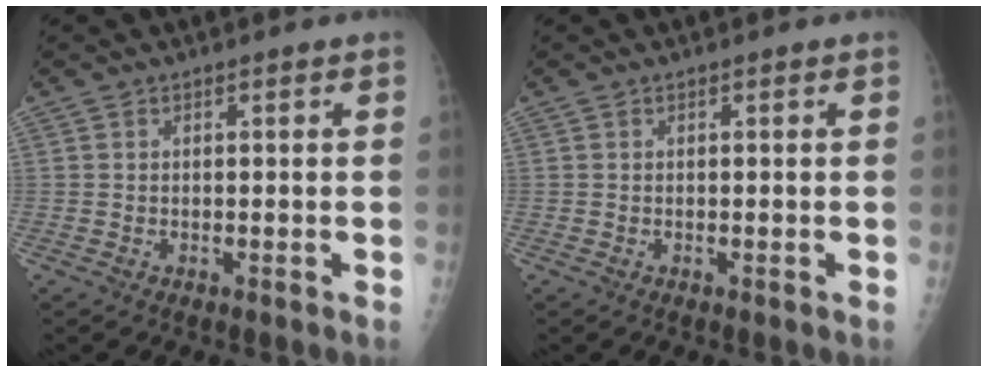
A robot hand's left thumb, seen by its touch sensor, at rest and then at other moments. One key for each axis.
{"total": 0.0}